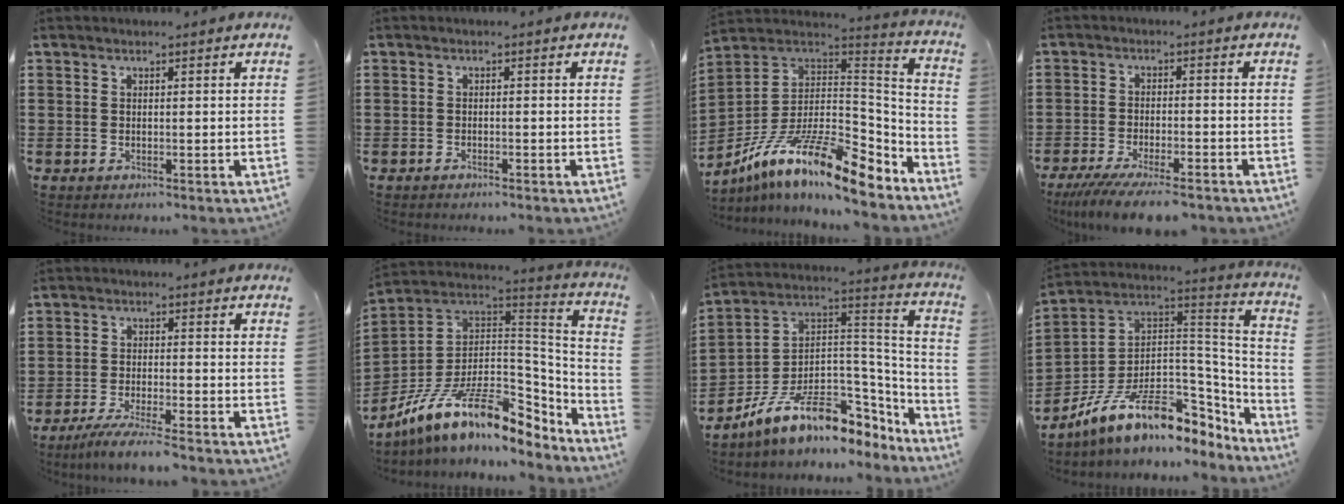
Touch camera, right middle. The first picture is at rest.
{"total": 0.8, "force": [-0.8, 0.2, 0.2], "torque": [-0.006, -0.001, -0.016]}
{"total": 16.1, "force": [-10.1, 4.0, 11.9], "torque": [-0.234, 0.016, -0.185]}
{"total": 5.7, "force": [-5.1, 0.5, 2.7], "torque": [-0.061, -0.013, -0.098]}
{"total": 4.6, "force": [-4.2, -0.2, 1.7], "torque": [-0.042, -0.013, -0.084]}
{"total": 14.4, "force": [-8.2, 5.6, 10.4], "torque": [-0.215, 0.010, -0.149]}
{"total": 11.9, "force": [-6.7, 6.1, 7.7], "torque": [-0.164, 0.002, -0.122]}
{"total": 13.9, "force": [-7.5, 6.8, 9.5], "torque": [-0.190, 0.006, -0.133]}